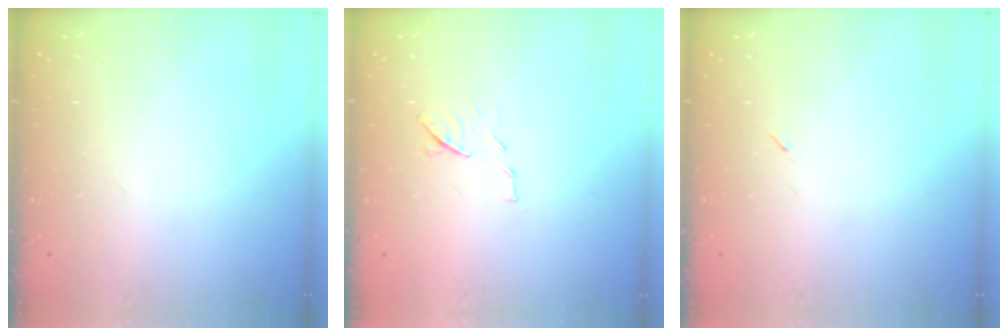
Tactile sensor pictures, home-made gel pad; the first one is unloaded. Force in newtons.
{"total": 8.6, "press": 8.5, "slide": 1.1}
{"total": 2.6, "press": 2.3, "slide": 1.2}